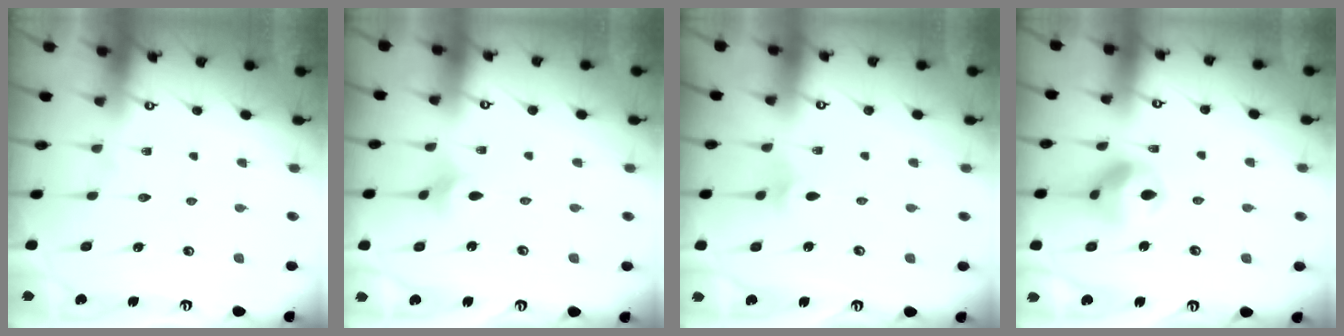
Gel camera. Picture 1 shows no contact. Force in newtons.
{"total": 2.1, "press": 2.1, "slide": 0.5}
{"total": 3.0, "press": 2.9, "slide": 0.8}
{"total": 11.0, "press": 10.9, "slide": 1.5}